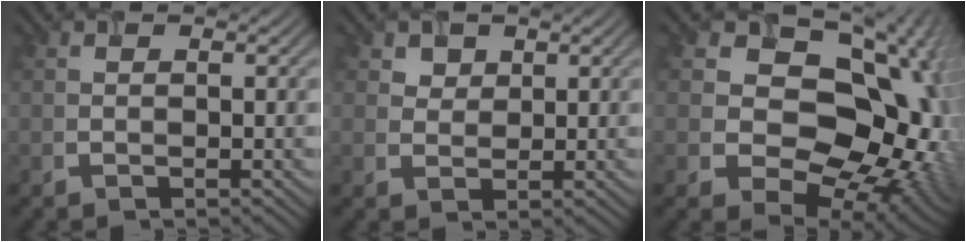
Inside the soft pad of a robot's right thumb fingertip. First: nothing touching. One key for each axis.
{"total": 1.8, "fx": 1.3, "fy": 1.3, "fz": -0.2, "tx": 0.001, "ty": -0.006, "tz": 0.032}
{"total": 18.2, "fx": 0.0, "fy": 14.5, "fz": 11.1, "tx": -0.155, "ty": -0.009, "tz": 0.027}